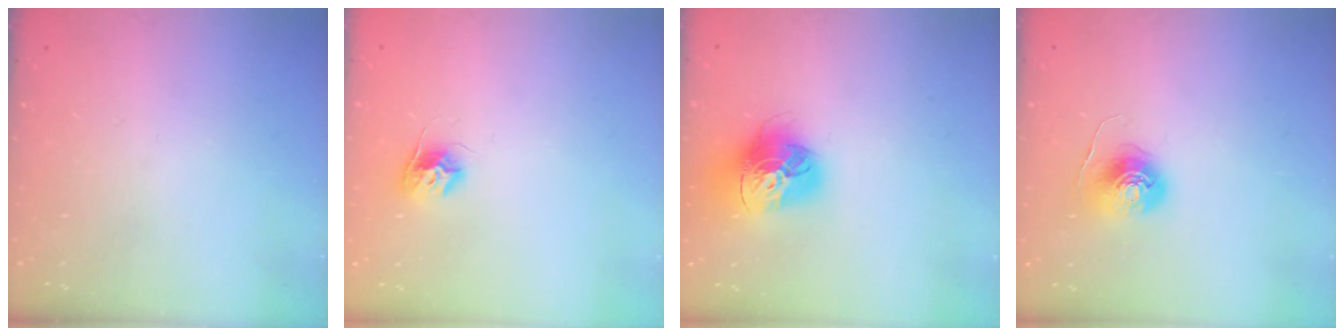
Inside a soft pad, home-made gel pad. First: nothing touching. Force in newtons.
{"total": 8.3, "press": 8.2, "slide": 0.6}
{"total": 17.0, "press": 16.9, "slide": 1.7}
{"total": 7.7, "press": 7.7, "slide": 0.4}